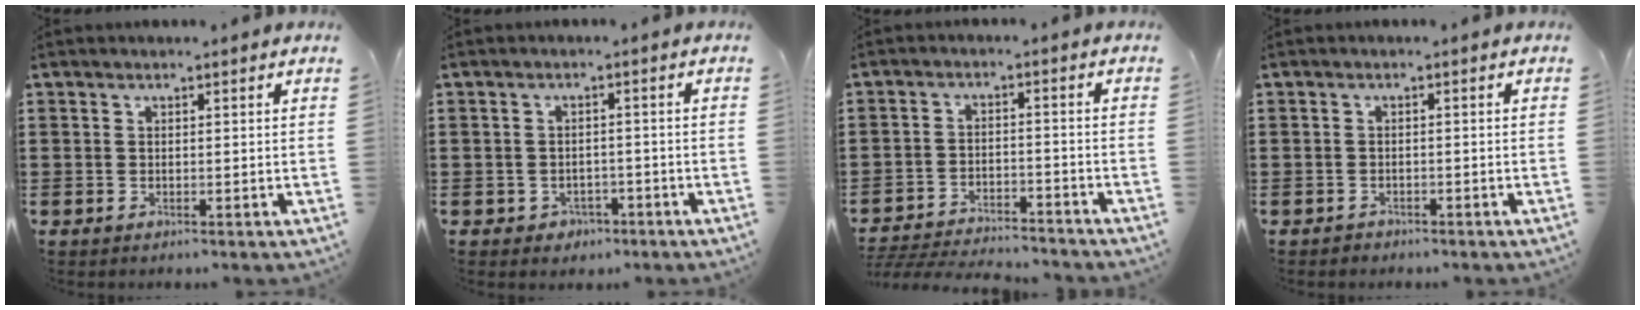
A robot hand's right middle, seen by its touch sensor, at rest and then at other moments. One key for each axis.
{"total": 1.6, "fx": -1.3, "fy": 1.0, "fz": 0.1, "tx": -0.011, "ty": -0.001, "tz": -0.029}
{"total": 4.6, "fx": -4.6, "fy": 0.3, "fz": 0.6, "tx": -0.018, "ty": 0.002, "tz": -0.096}
{"total": 1.0, "fx": -0.9, "fy": 0.4, "fz": 0.0, "tx": -0.003, "ty": 0.001, "tz": -0.020}